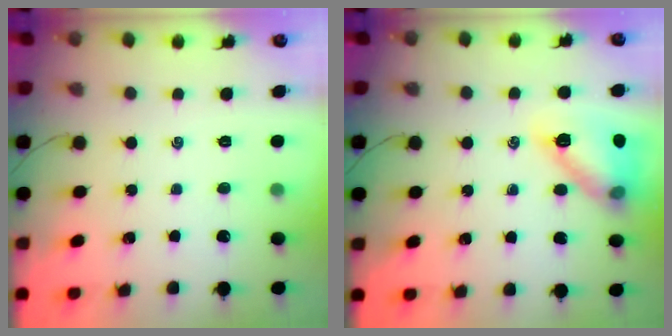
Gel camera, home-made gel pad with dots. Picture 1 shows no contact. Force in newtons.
{"total": 13.6, "press": 13.6, "slide": 0.7}